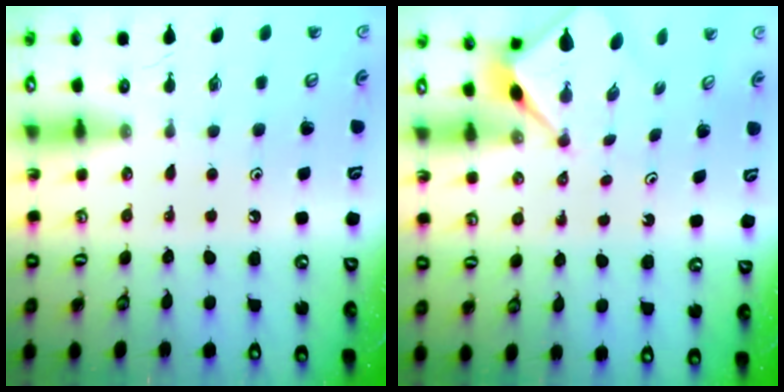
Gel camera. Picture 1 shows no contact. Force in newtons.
{"total": 2.7, "press": 2.7, "slide": 0.1}